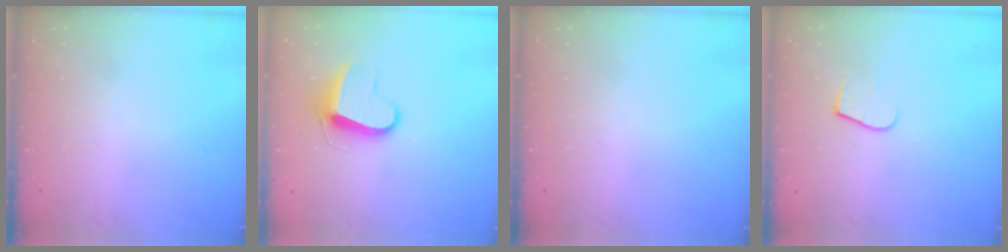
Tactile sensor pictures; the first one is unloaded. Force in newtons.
{"total": 9.9, "press": 9.9, "slide": 0.8}
{"total": 0.0}
{"total": 5.7, "press": 5.7, "slide": 0.5}